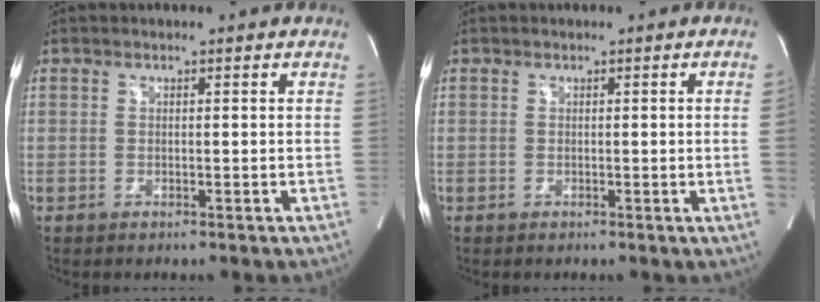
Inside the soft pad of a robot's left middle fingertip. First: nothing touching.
{"total": 1.5, "force": [-0.1, -0.7, 1.4], "torque": [-0.016, -0.001, 0.000]}